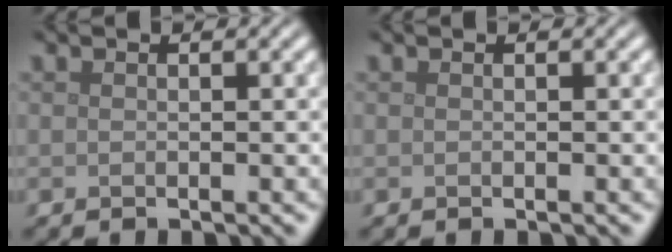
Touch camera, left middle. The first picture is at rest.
{"total": 0.0}